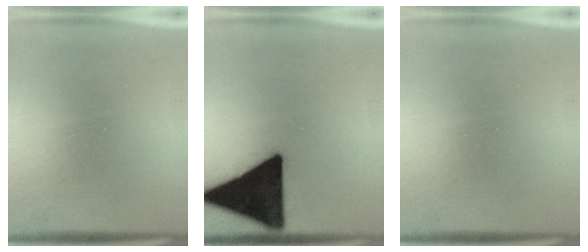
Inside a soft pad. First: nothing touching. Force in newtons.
{"total": 22.0}
{"total": 0.0}